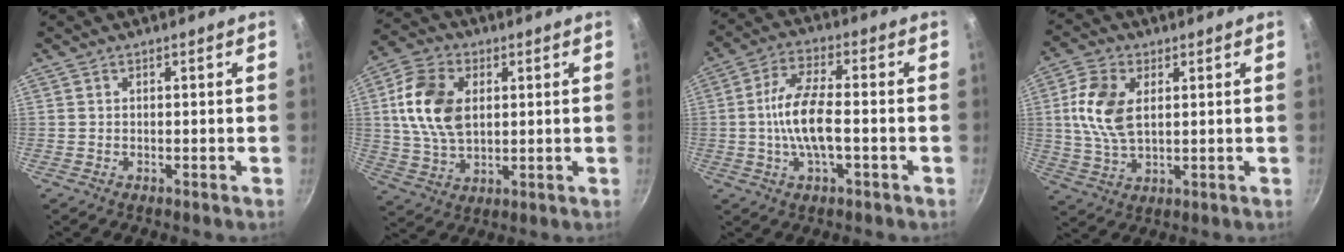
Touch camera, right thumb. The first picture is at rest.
{"total": 13.2, "force": [2.4, 8.7, 9.7], "torque": [-0.169, -0.002, 0.043]}
{"total": 10.5, "force": [-1.5, 3.9, 9.6], "torque": [-0.182, 0.021, -0.040]}
{"total": 10.4, "force": [2.1, 6.0, 8.2], "torque": [-0.159, -0.002, 0.039]}